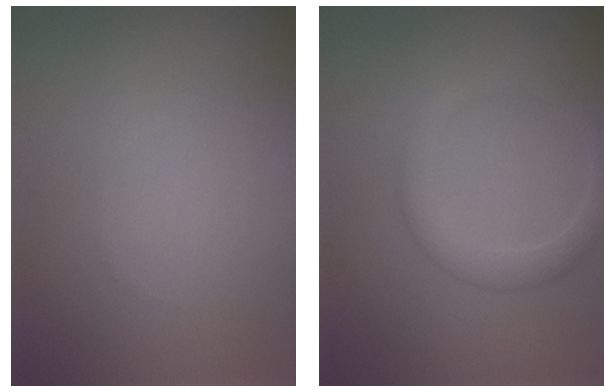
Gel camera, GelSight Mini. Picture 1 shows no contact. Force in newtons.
{"total": 2.5, "press": 2.5, "slide": 0.0}